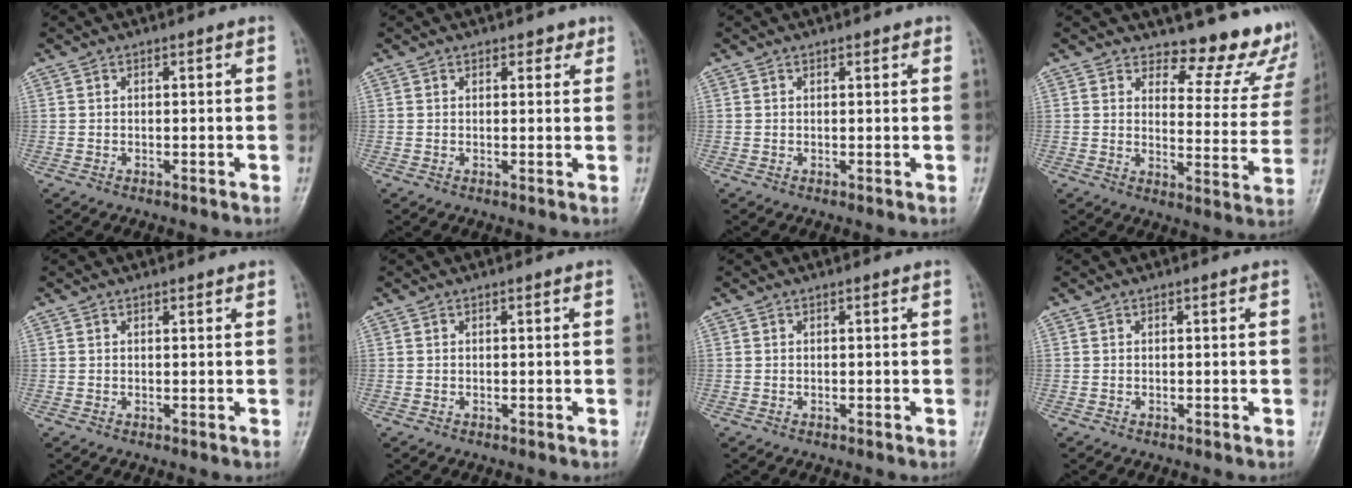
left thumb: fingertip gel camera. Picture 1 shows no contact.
{"total": 2.0, "force": [1.4, 1.1, 0.8], "torque": [0.008, -0.006, 0.014]}
{"total": 1.1, "force": [0.8, 0.5, 0.5], "torque": [0.000, -0.003, 0.007]}
{"total": 14.5, "force": [12.6, 5.4, 4.8], "torque": [-0.008, -0.118, 0.137]}
{"total": 0.8, "force": [0.7, 0.3, 0.3], "torque": [-0.003, -0.003, 0.008]}
{"total": 0.0}
{"total": 0.0}
{"total": 0.0}